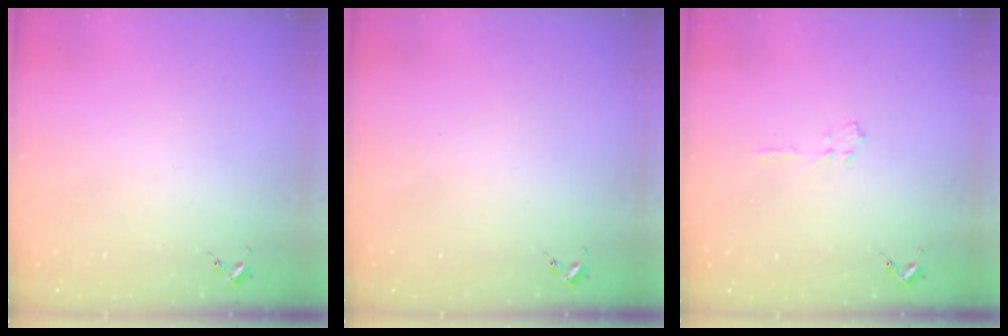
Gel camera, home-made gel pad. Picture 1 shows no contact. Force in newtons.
{"total": 0.0}
{"total": 3.2, "press": 3.1, "slide": 0.4}